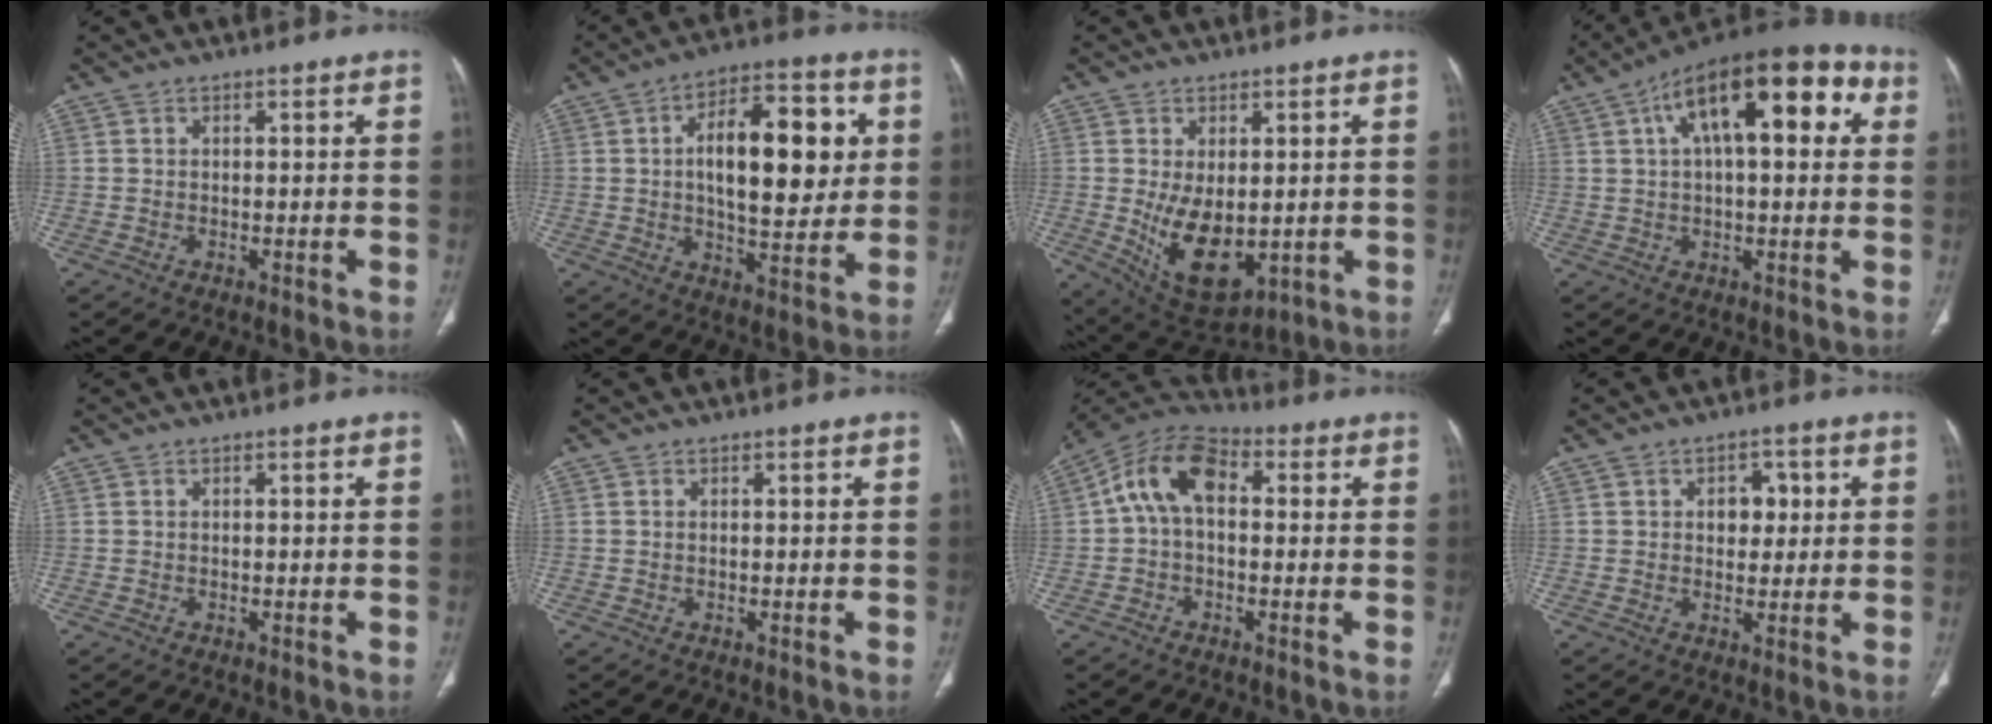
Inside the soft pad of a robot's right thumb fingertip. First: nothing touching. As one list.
[{"total": 18.5, "force": [3.3, 8.6, 16.1], "torque": [-0.210, 0.006, 0.048]}, {"total": 11.7, "force": [-1.0, 6.7, 9.5], "torque": [-0.143, -0.017, 0.013]}, {"total": 20.7, "force": [6.6, 8.8, 17.5], "torque": [-0.252, 0.035, 0.095]}, {"total": 0.0}, {"total": 0.0}, {"total": 10.8, "force": [1.2, 6.8, 8.3], "torque": [-0.141, 0.032, 0.007]}, {"total": 4.9, "force": [1.1, 3.5, 3.2], "torque": [-0.016, -0.001, 0.014]}]